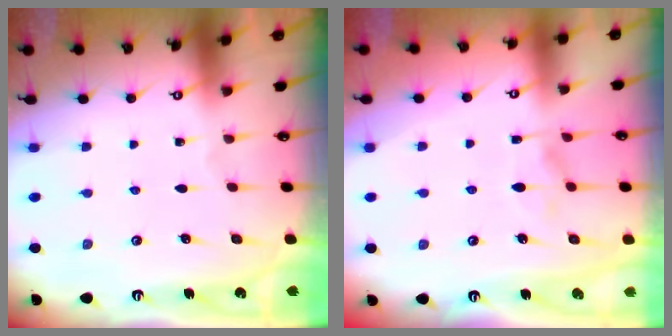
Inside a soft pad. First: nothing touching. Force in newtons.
{"total": 2.0, "press": 1.4, "slide": 1.4}